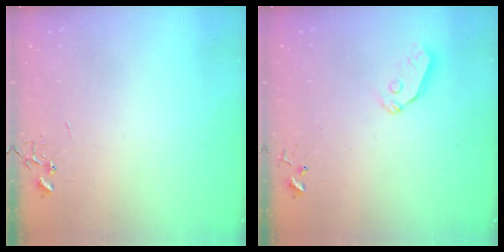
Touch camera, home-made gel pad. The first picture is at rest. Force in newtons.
{"total": 5.3, "press": 5.3, "slide": 0.2}